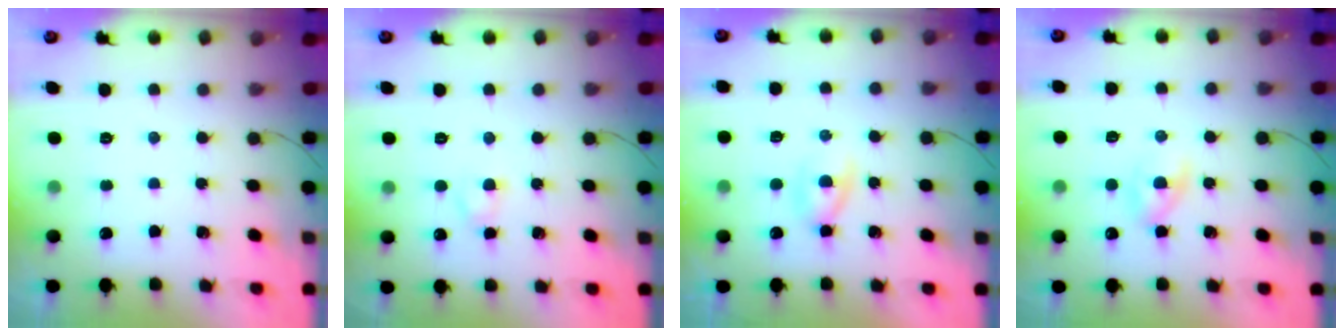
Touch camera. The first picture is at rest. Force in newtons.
{"total": 2.8, "press": 2.6, "slide": 1.0}
{"total": 2.7, "press": 2.5, "slide": 1.1}
{"total": 3.6, "press": 3.5, "slide": 0.9}